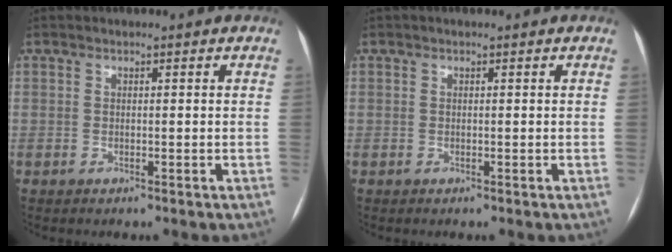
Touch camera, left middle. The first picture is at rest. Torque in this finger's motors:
{"motor_torque": [0.40, -0.45, 0.00, 0.00]}